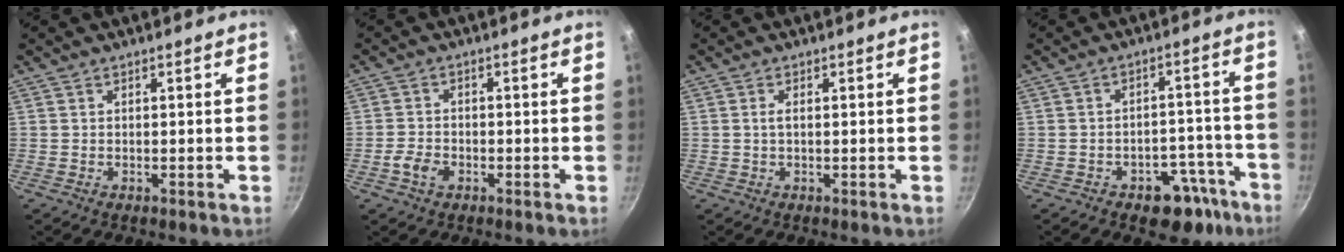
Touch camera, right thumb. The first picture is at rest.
{"total": 3.5, "force": [-1.6, 2.3, 2.1], "torque": [-0.037, 0.011, -0.031]}
{"total": 1.2, "force": [0.1, 0.5, 1.1], "torque": [-0.025, 0.002, 0.001]}
{"total": 9.8, "force": [-6.2, 5.6, 5.1], "torque": [-0.038, 0.056, -0.080]}